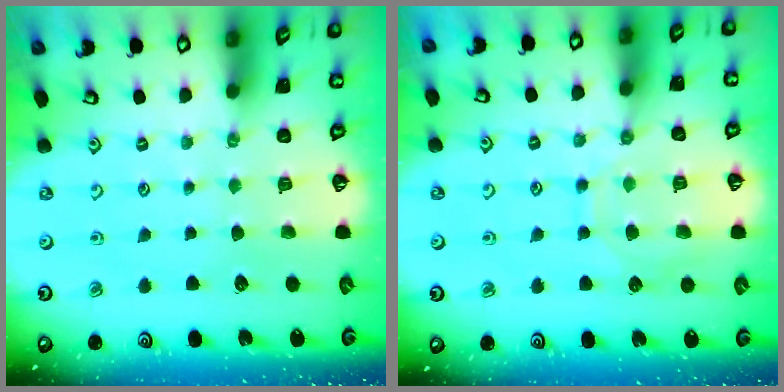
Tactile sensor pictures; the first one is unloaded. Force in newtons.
{"total": 10.3, "press": 10.2, "slide": 0.9}